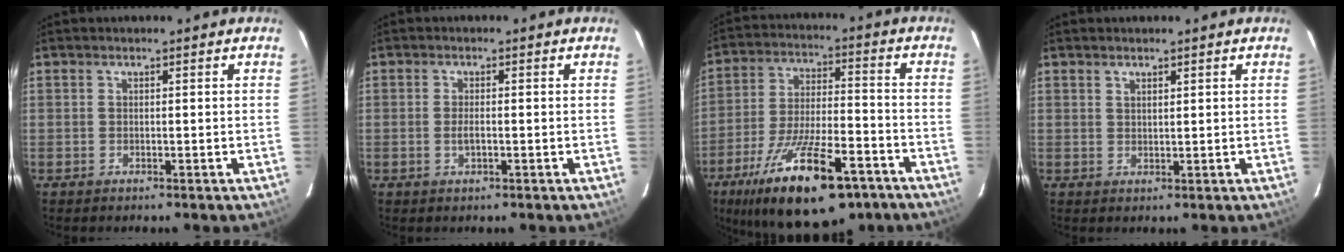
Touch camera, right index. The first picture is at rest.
{"total": 1.4, "force": [-0.4, 0.5, 1.3], "torque": [-0.027, -0.001, -0.007]}
{"total": 22.0, "force": [-13.8, 7.6, 15.4], "torque": [-0.278, -0.030, -0.215]}
{"total": 1.2, "force": [1.0, 0.5, 0.5], "torque": [-0.007, 0.000, 0.018]}